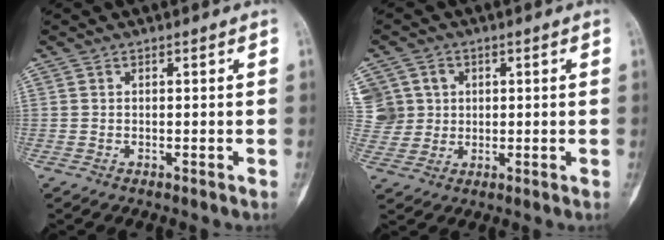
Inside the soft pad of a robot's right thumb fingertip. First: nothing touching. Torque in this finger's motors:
{"motor_torque": [0.50, 1.28, 0.65, 0.32, 0.10]}